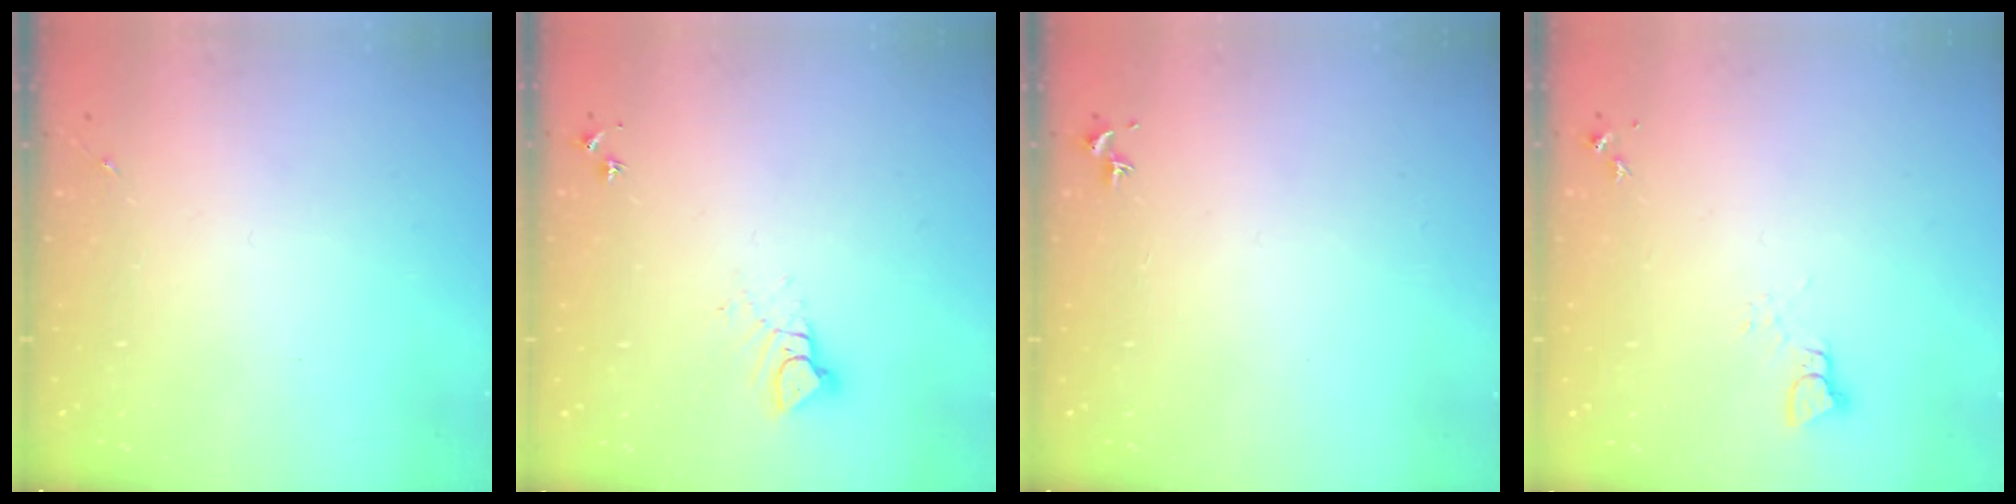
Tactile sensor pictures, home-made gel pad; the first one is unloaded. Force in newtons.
{"total": 6.3, "press": 6.3, "slide": 0.1}
{"total": 0.7, "press": 0.6, "slide": 0.5}
{"total": 2.5, "press": 2.5, "slide": 0.1}